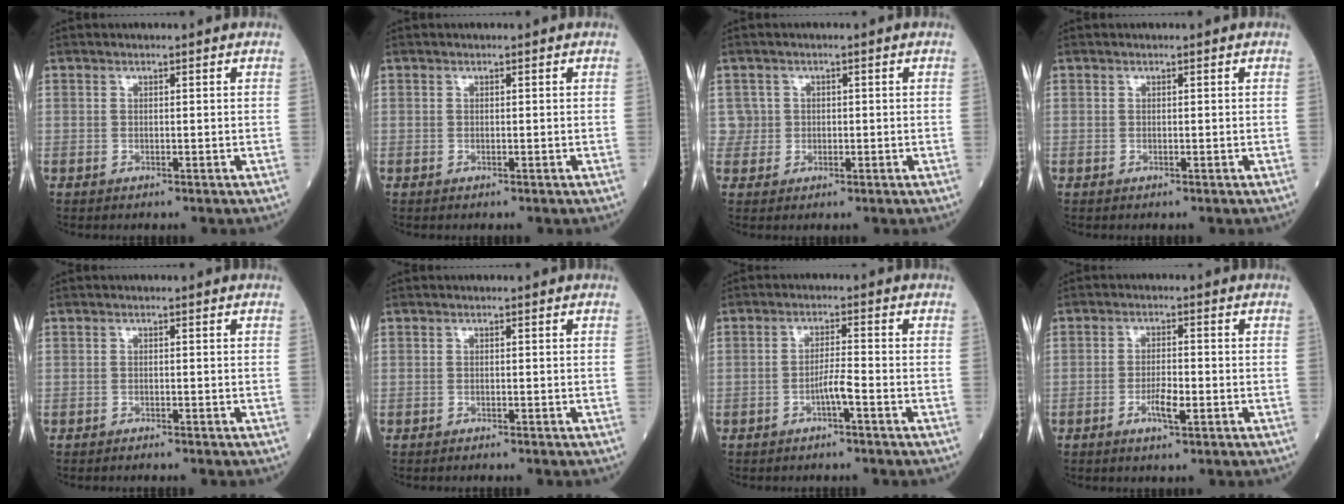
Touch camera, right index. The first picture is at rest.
{"total": 0.0}
{"total": 2.5, "force": [0.5, 2.4, -0.5], "torque": [0.029, 0.005, 0.004]}
{"total": 0.0}
{"total": 1.4, "force": [-1.3, 0.0, 0.5], "torque": [-0.006, 0.001, -0.017]}
{"total": 1.1, "force": [-1.1, 0.0, 0.4], "torque": [-0.005, 0.001, -0.014]}
{"total": 2.7, "force": [-1.5, -0.3, 2.2], "torque": [-0.038, 0.001, -0.030]}
{"total": 3.5, "force": [-1.4, 0.6, 3.1], "torque": [-0.055, 0.002, -0.024]}